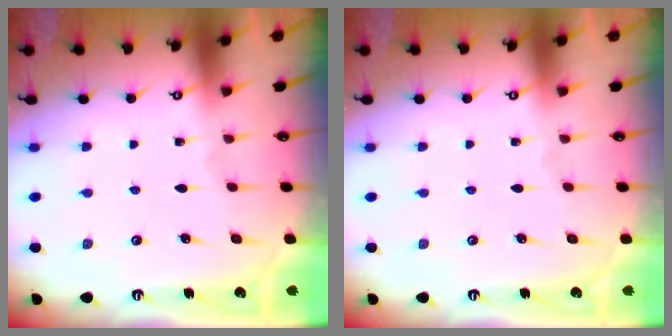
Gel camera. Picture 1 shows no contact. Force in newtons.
{"total": 0.0}